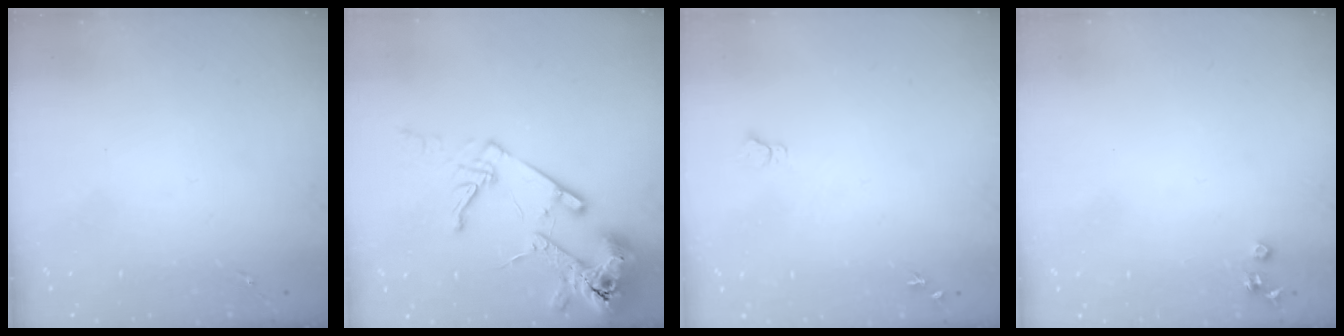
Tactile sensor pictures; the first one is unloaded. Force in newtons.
{"total": 16.7, "press": 16.5, "slide": 2.2}
{"total": 4.6, "press": 4.6, "slide": 0.6}
{"total": 3.6, "press": 3.5, "slide": 0.5}